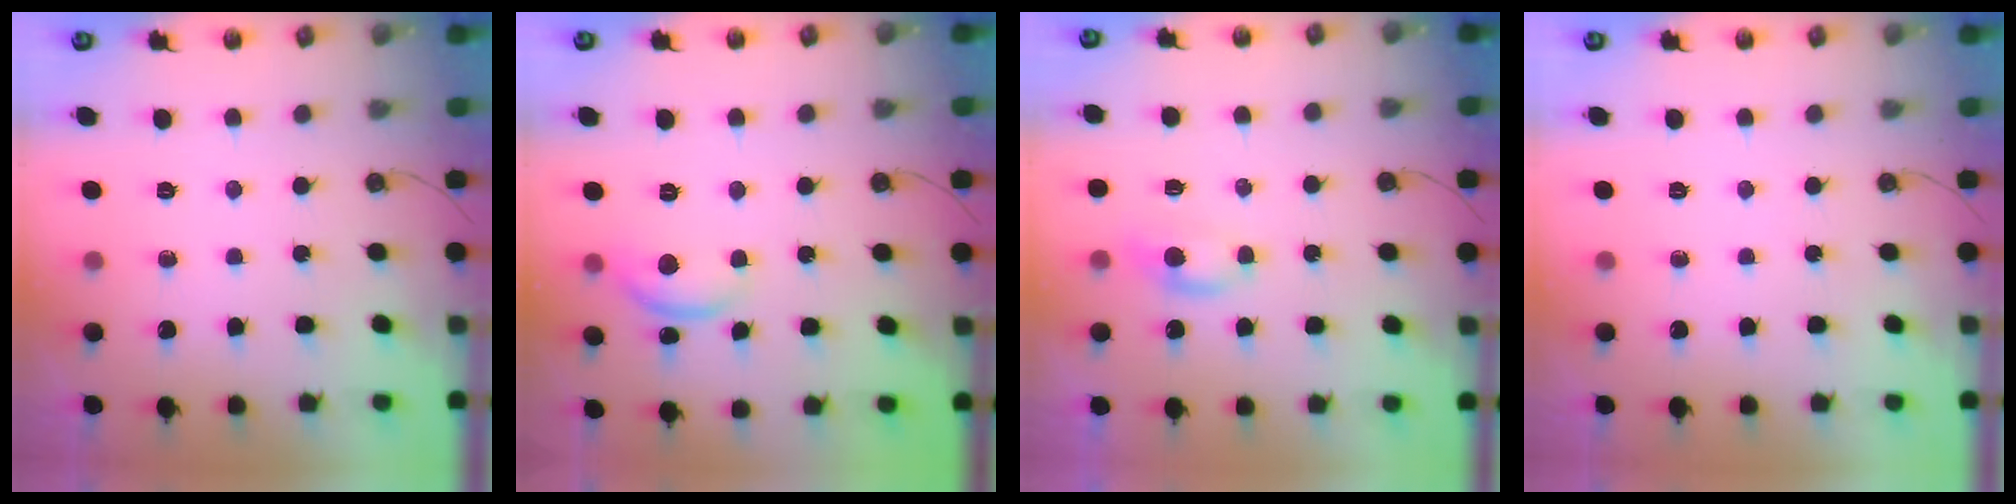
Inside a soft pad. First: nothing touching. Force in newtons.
{"total": 4.5, "press": 4.5, "slide": 0.4}
{"total": 0.9, "press": 0.7, "slide": 0.6}
{"total": 0.0}